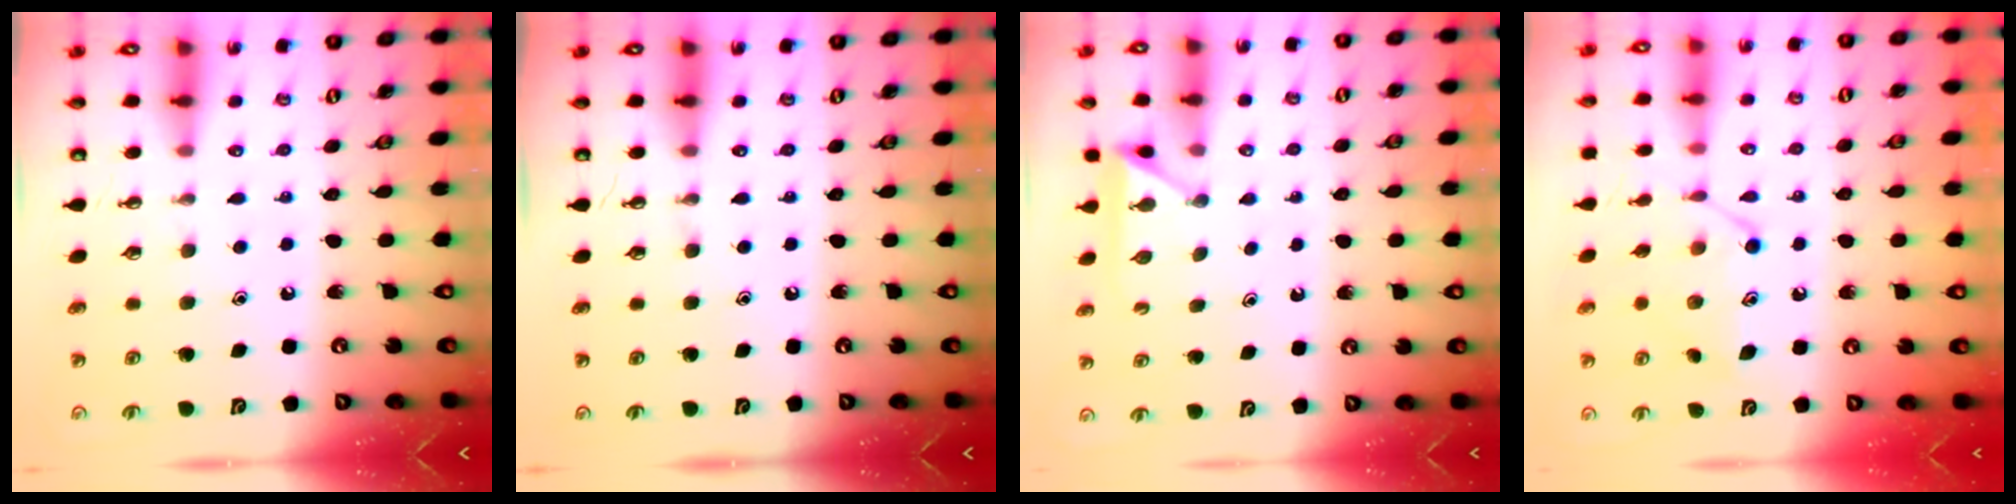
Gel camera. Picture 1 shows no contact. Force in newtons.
{"total": 0.0}
{"total": 3.0, "press": 3.0, "slide": 0.4}
{"total": 12.8, "press": 12.8, "slide": 0.4}